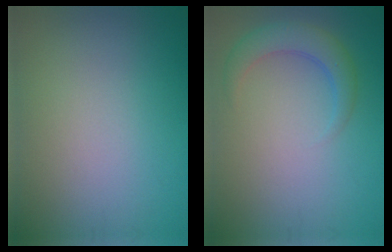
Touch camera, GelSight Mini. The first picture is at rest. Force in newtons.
{"total": 3.0, "press": 3.0, "slide": 0.1}